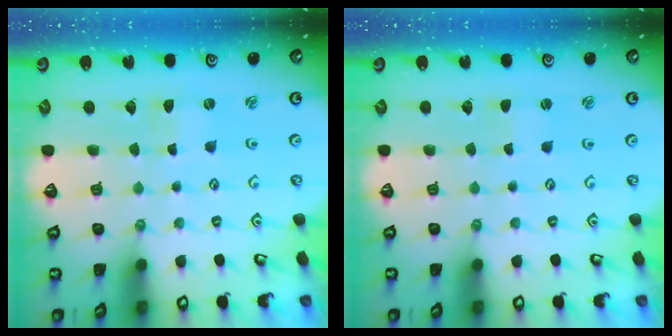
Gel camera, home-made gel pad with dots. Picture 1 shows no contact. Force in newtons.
{"total": 0.6, "press": 0.6, "slide": 0.0}